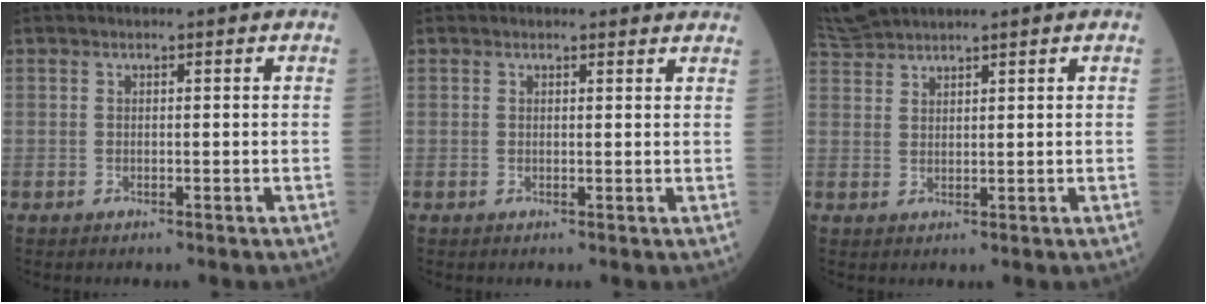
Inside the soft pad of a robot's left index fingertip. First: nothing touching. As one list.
[{"total": 2.3, "force": [2.2, 0.6, 0.1], "torque": [-0.003, -0.002, 0.015]}, {"total": 4.4, "force": [4.3, -0.2, 0.9], "torque": [-0.031, 0.023, 0.094]}]